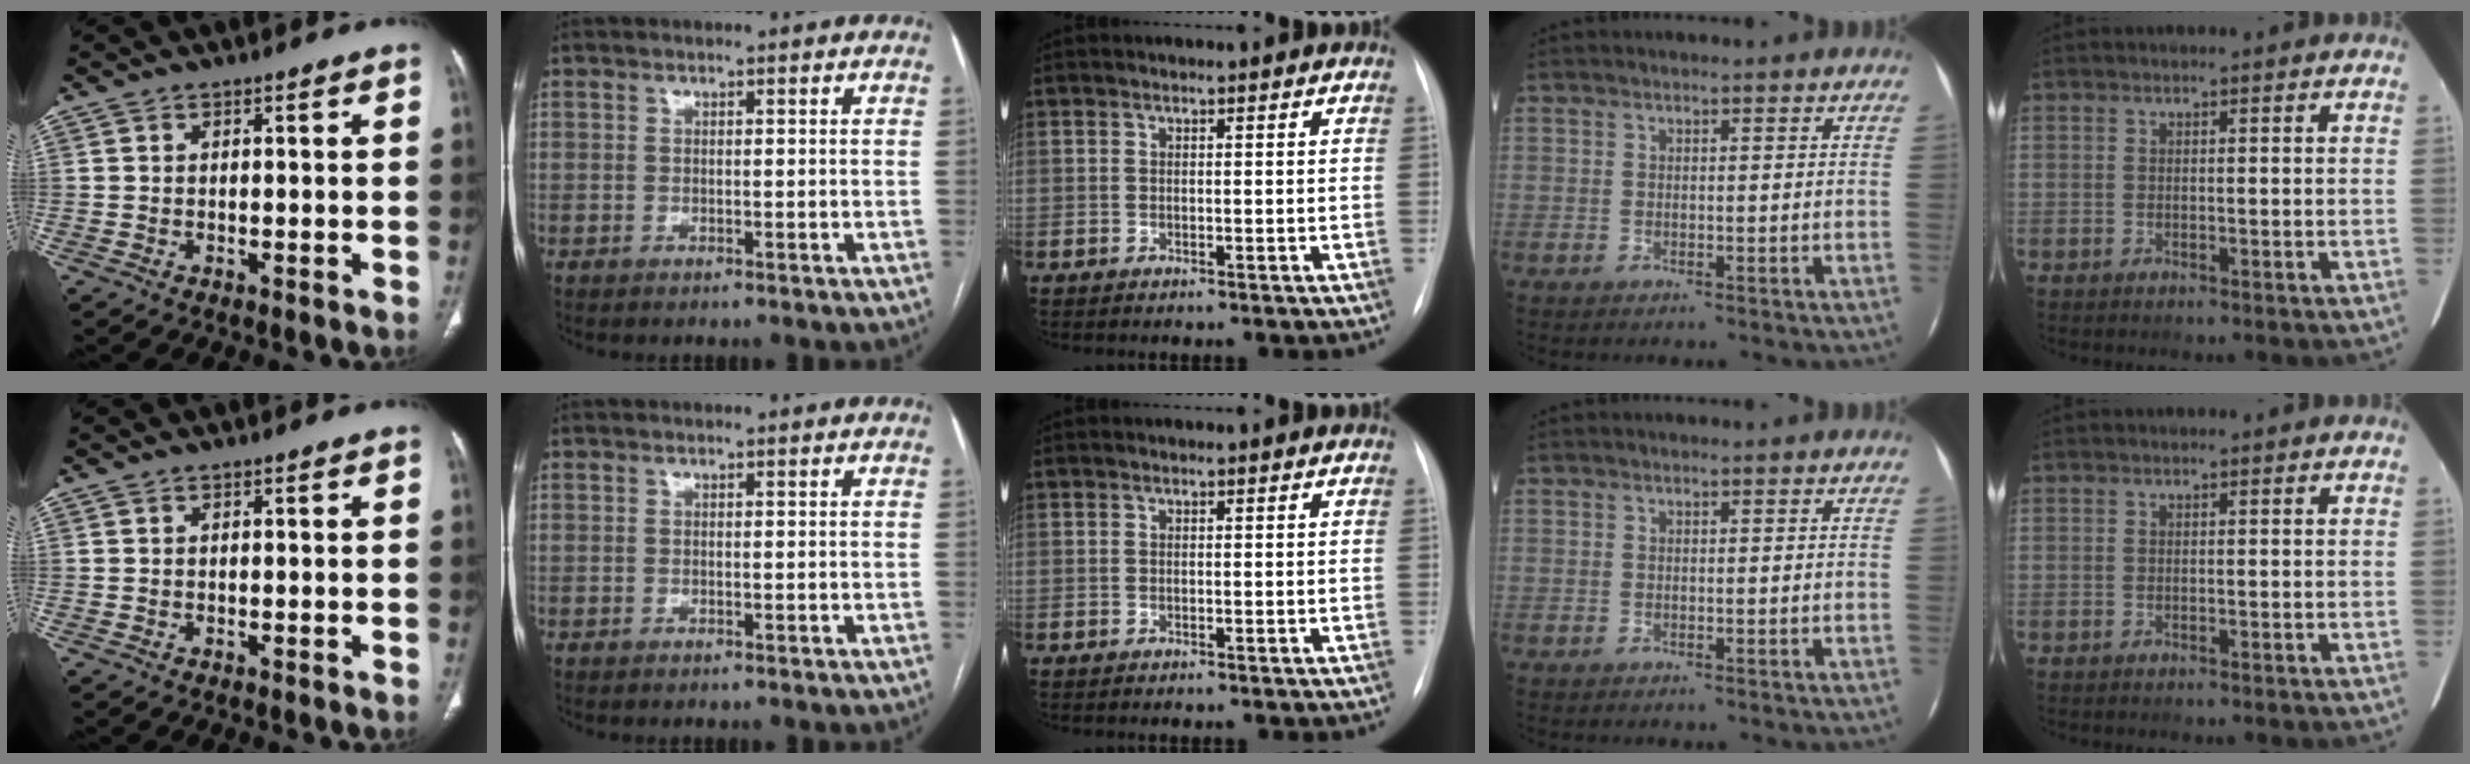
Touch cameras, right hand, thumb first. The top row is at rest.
{}